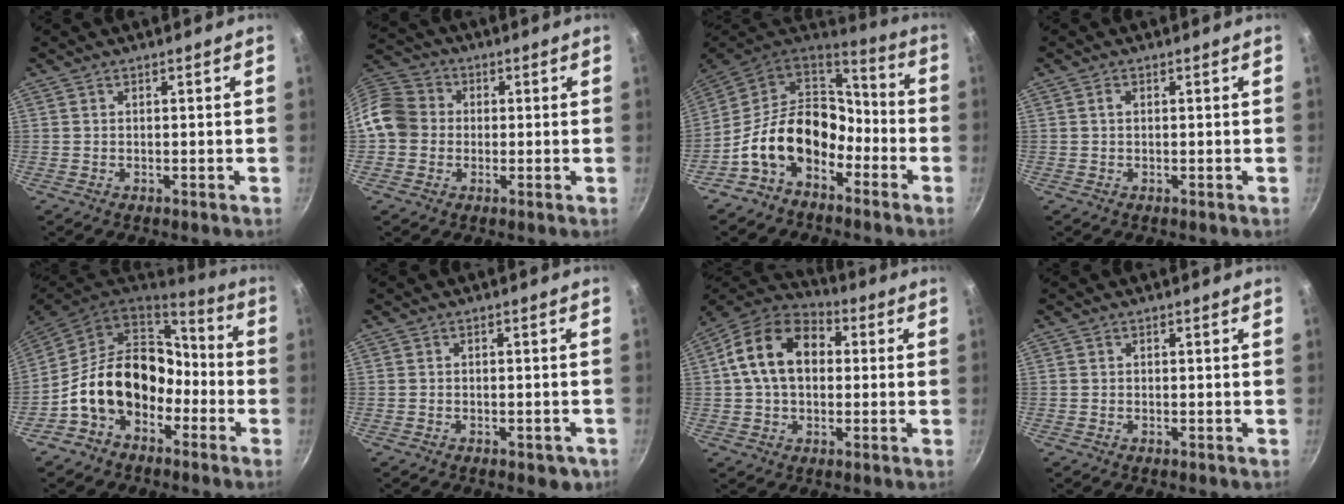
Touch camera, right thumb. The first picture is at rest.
{"total": 10.2, "force": [-0.5, 9.1, 4.6], "torque": [-0.060, 0.023, -0.030]}
{"total": 17.1, "force": [-6.2, 12.0, 10.5], "torque": [-0.148, 0.066, -0.127]}
{"total": 0.8, "force": [0.1, 0.5, 0.6], "torque": [-0.011, 0.003, 0.001]}
{"total": 17.4, "force": [-5.0, 13.0, 10.4], "torque": [-0.141, 0.069, -0.093]}
{"total": 3.5, "force": [-1.7, 1.9, 2.3], "torque": [-0.017, 0.016, -0.011]}
{"total": 15.0, "force": [2.1, 10.6, 10.4], "torque": [-0.150, 0.028, 0.017]}
{"total": 0.0}